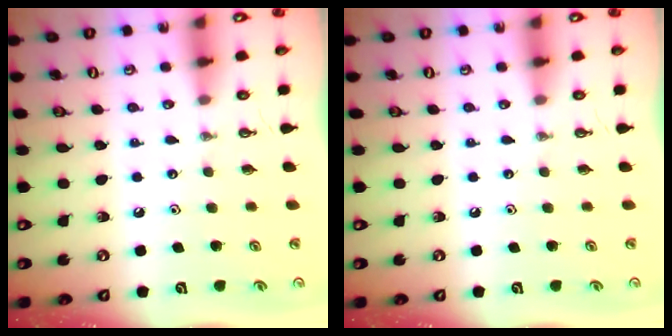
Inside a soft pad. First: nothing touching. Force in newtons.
{"total": 0.0}